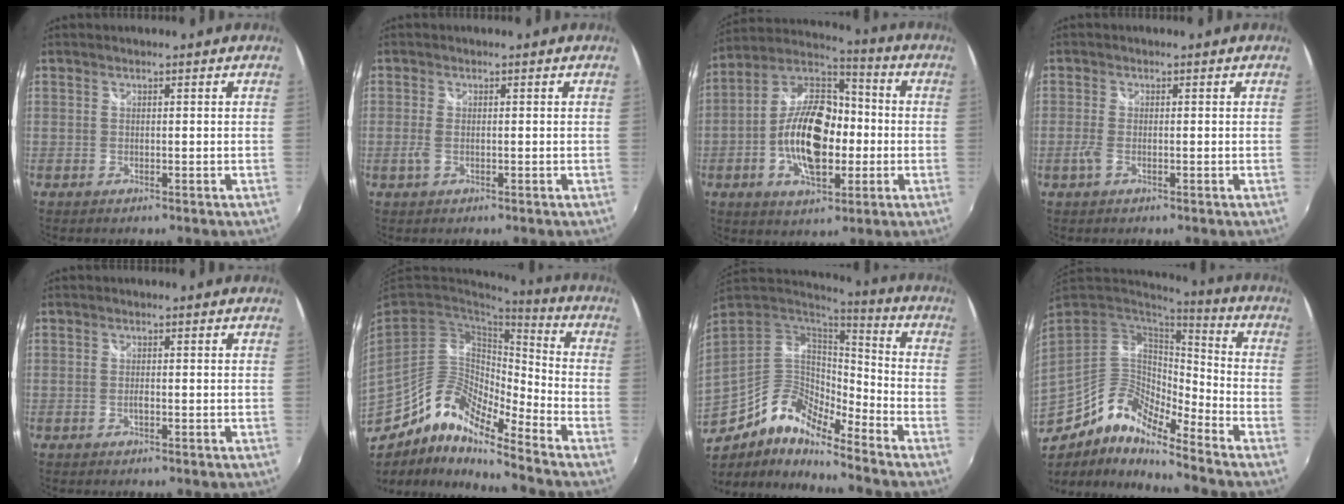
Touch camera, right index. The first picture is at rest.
{"total": 2.0, "force": [-0.4, 0.8, 1.8], "torque": [-0.041, -0.002, -0.008]}
{"total": 17.4, "force": [-3.2, 9.3, 14.3], "torque": [-0.272, 0.010, -0.059]}
{"total": 2.4, "force": [-0.7, 0.9, 2.1], "torque": [-0.048, -0.003, -0.014]}
{"total": 0.9, "force": [-0.4, 0.3, 0.7], "torque": [-0.016, -0.002, -0.007]}
{"total": 13.5, "force": [-8.8, 4.7, 9.1], "torque": [-0.158, 0.002, -0.177]}
{"total": 15.8, "force": [-10.3, 6.7, 10.0], "torque": [-0.200, -0.008, -0.201]}
{"total": 14.4, "force": [-9.4, 5.7, 9.3], "torque": [-0.172, -0.008, -0.185]}